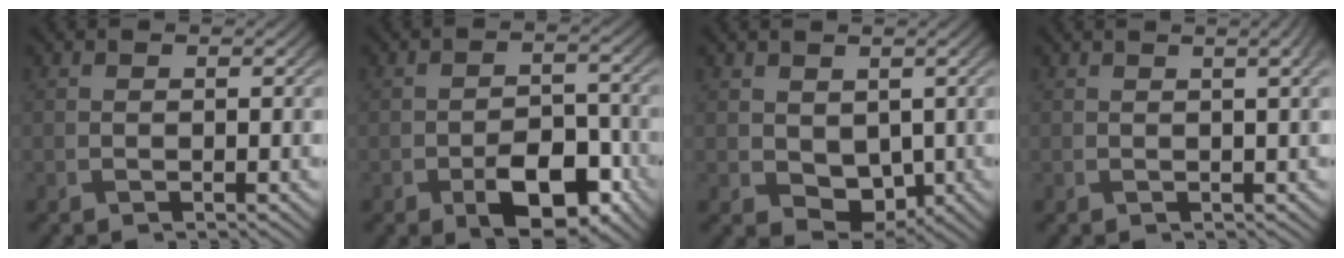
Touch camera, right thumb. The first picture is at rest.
{"total": 7.9, "force": [-3.9, 4.0, 5.5], "torque": [-0.082, -0.004, -0.059]}
{"total": 4.5, "force": [0.5, 3.3, 3.0], "torque": [-0.066, -0.015, 0.013]}
{"total": 3.8, "force": [1.5, 1.1, 3.3], "torque": [-0.036, 0.014, 0.007]}